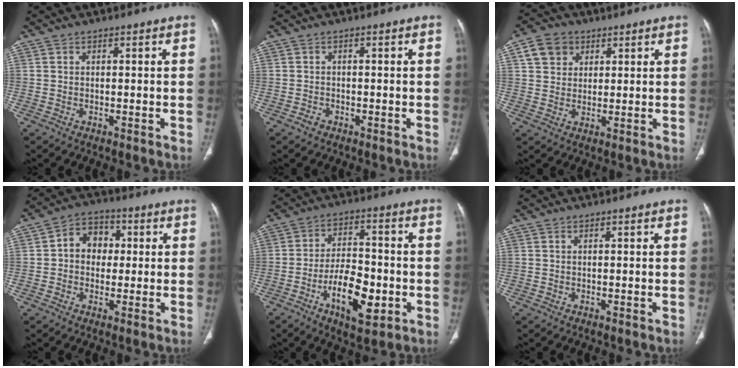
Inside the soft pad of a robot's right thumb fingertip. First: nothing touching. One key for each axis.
{"total": 1.2, "fx": -0.8, "fy": 0.8, "fz": 0.3, "tx": -0.007, "ty": 0.005, "tz": -0.015}
{"total": 6.7, "fx": 2.9, "fy": 5.4, "fz": 2.6, "tx": -0.021, "ty": -0.004, "tz": 0.051}
{"total": 7.8, "fx": 0.8, "fy": 6.4, "fz": 4.5, "tx": -0.036, "ty": 0.017, "tz": 0.002}
{"total": 12.0, "fx": -4.1, "fy": 5.7, "fz": 9.7, "tx": -0.149, "ty": 0.019, "tz": -0.066}
{"total": 0.0}